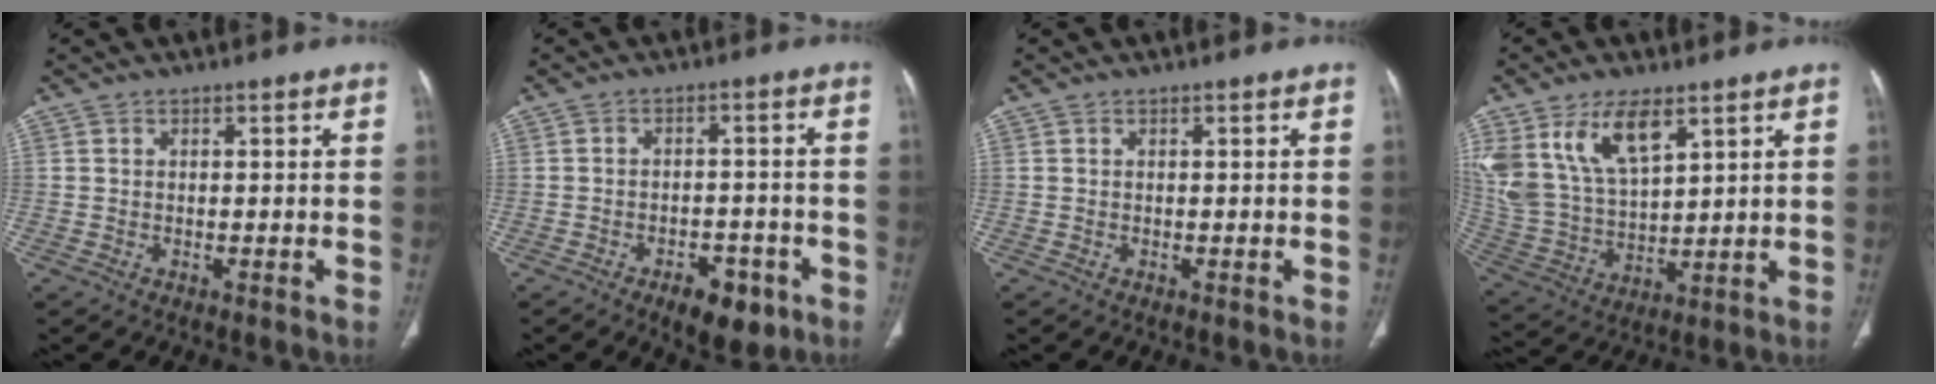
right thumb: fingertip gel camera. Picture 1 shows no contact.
{"total": 7.5, "force": [-4.2, 4.0, 4.9], "torque": [-0.046, 0.019, -0.054]}
{"total": 0.0}
{"total": 15.2, "force": [8.3, 7.4, 10.4], "torque": [-0.194, -0.027, 0.176]}